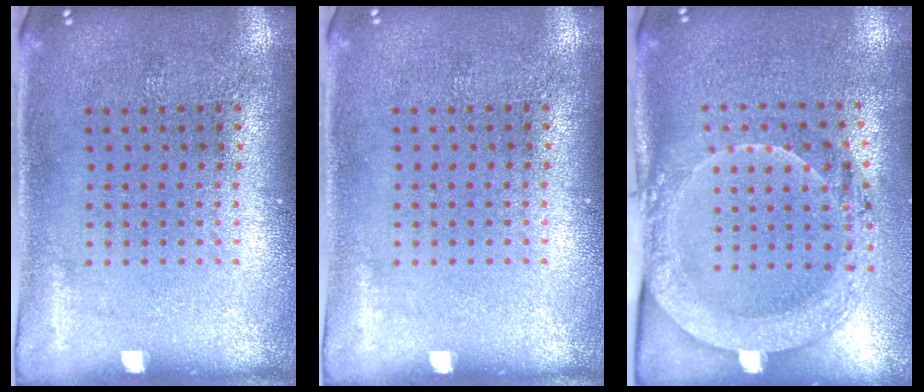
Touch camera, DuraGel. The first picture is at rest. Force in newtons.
{"total": 0.0}
{"total": 2.0, "press": 2.0, "slide": 0.3}